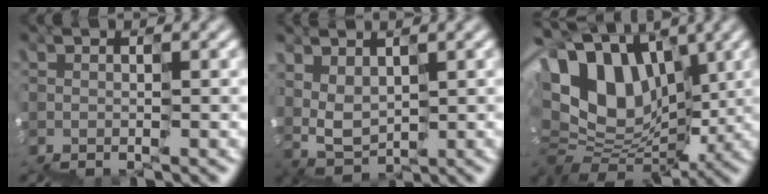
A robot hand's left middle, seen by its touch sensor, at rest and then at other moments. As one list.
[{"total": 2.2, "force": [1.8, 1.2, 0.3], "torque": [-0.015, 0.017, 0.036]}, {"total": 8.7, "force": [3.8, 6.3, 4.6], "torque": [-0.081, 0.030, 0.062]}]